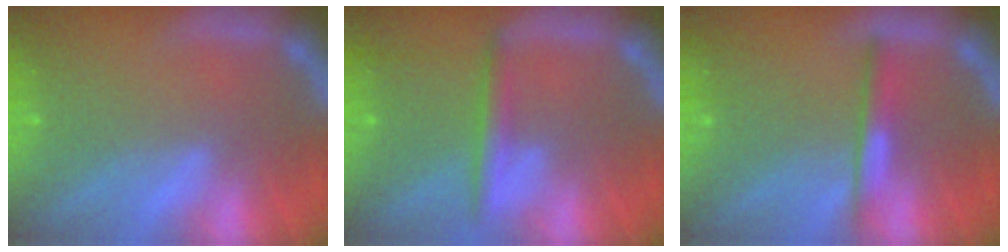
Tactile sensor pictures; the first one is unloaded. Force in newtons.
{"total": 2.4}
{"total": 2.4}